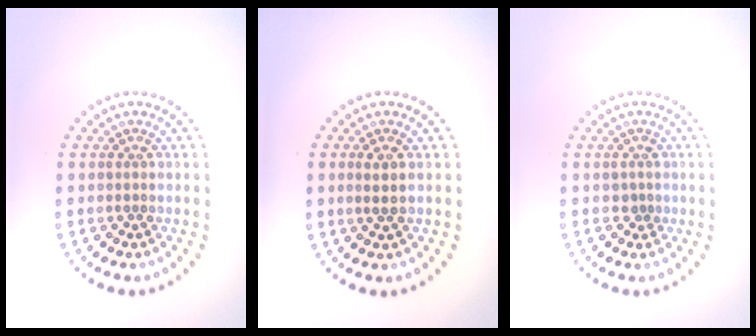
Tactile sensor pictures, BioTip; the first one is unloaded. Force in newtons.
{"total": 1.5, "press": 1.4, "slide": 0.7}
{"total": 1.0, "press": 0.9, "slide": 0.6}